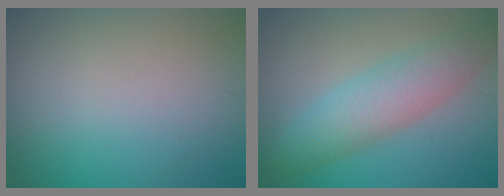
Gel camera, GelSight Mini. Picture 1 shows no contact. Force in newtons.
{"total": 5.3, "press": 5.3, "slide": 0.2}